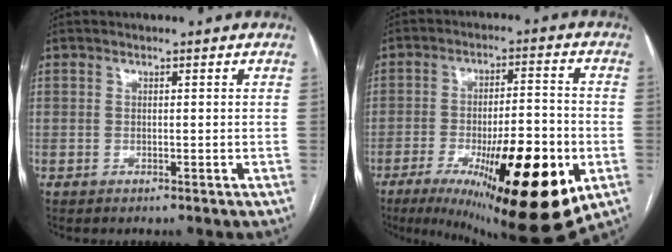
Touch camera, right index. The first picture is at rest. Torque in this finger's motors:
{"motor_torque": [0.10, 0.21, -0.13, -0.13]}